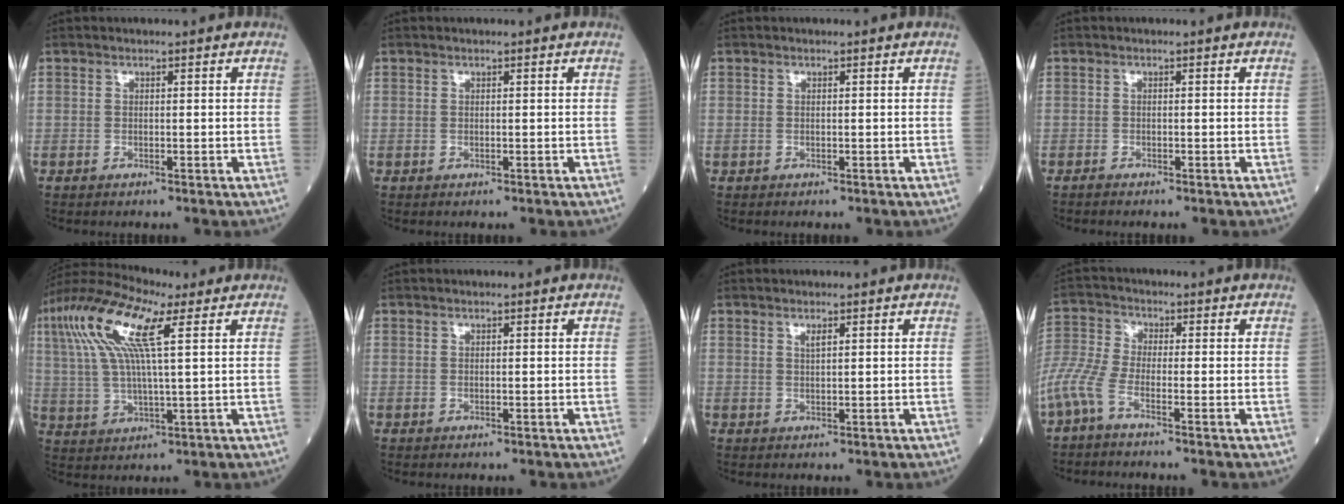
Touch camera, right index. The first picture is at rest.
{"total": 0.0}
{"total": 0.0}
{"total": 0.6, "force": [-0.6, 0.0, 0.0], "torque": [-0.002, 0.000, -0.013]}
{"total": 13.8, "force": [5.5, 2.4, 12.4], "torque": [-0.265, 0.029, 0.099]}
{"total": 0.0}
{"total": 0.9, "force": [0.5, 0.1, 0.7], "torque": [-0.016, -0.003, 0.010]}
{"total": 6.3, "force": [-3.9, 1.0, 4.8], "torque": [-0.129, 0.000, -0.091]}